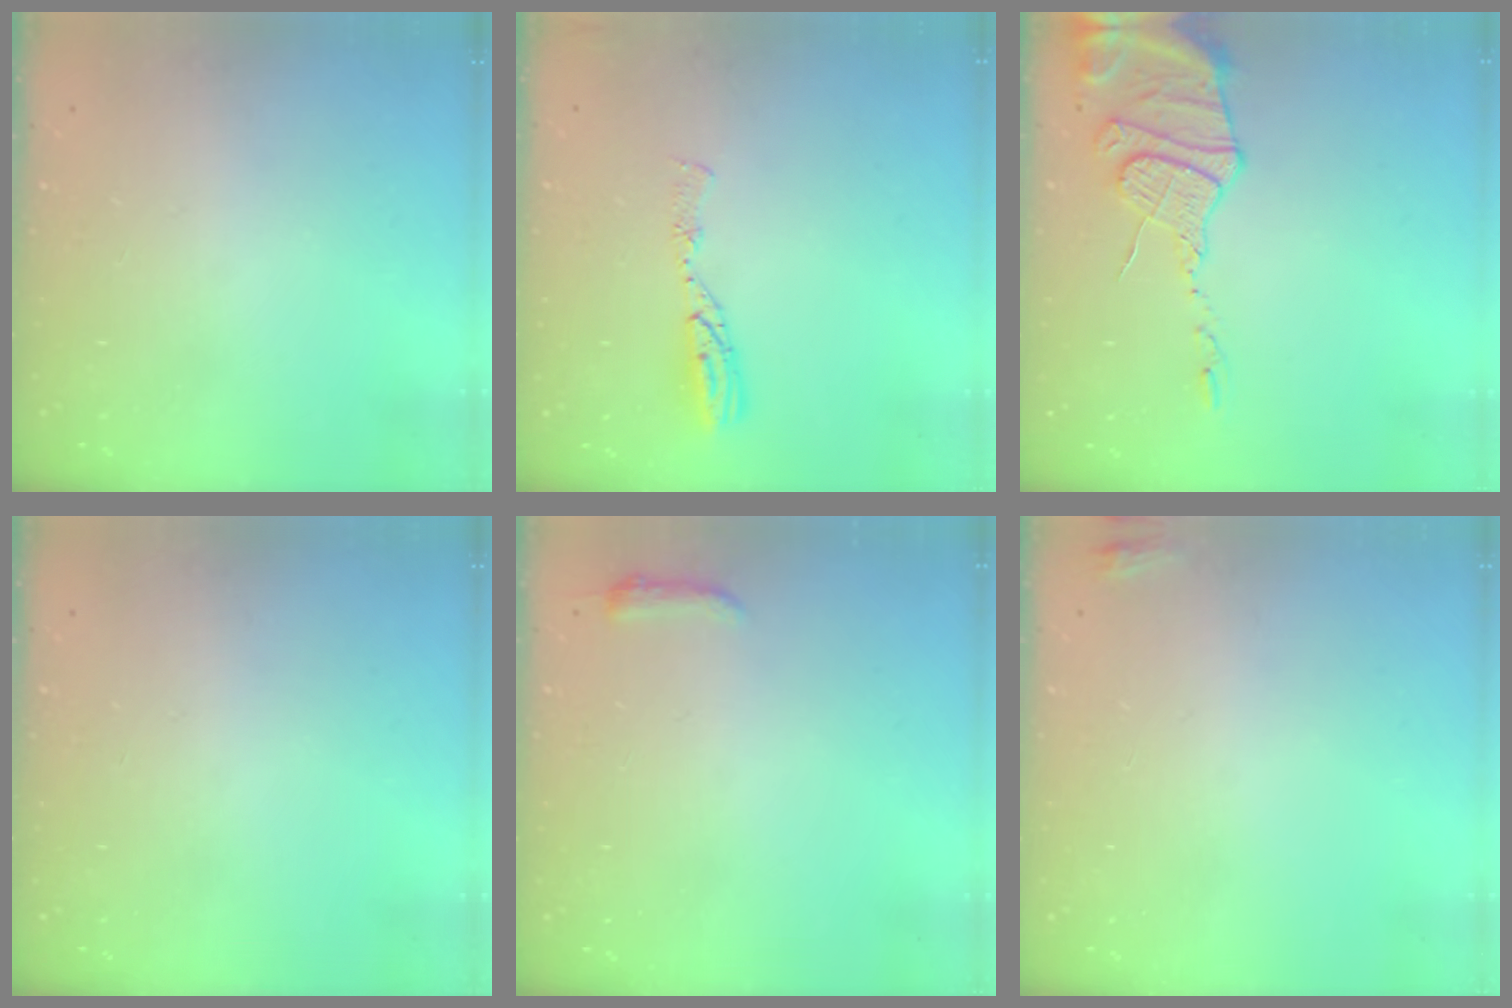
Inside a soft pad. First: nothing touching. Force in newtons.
{"total": 7.8, "press": 7.8, "slide": 0.8}
{"total": 14.4, "press": 14.4, "slide": 1.4}
{"total": 0.0}
{"total": 3.6, "press": 3.5, "slide": 0.6}
{"total": 3.2, "press": 2.9, "slide": 1.3}